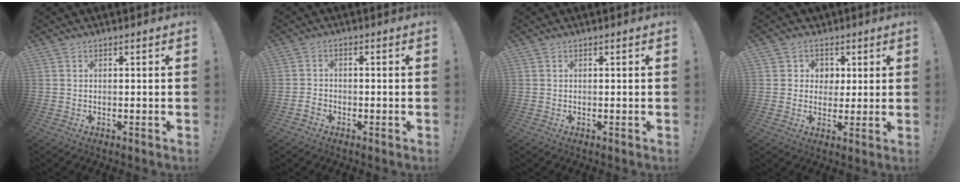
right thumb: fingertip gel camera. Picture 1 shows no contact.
{"total": 2.4, "force": [-1.6, 1.4, 1.1], "torque": [-0.017, 0.008, -0.027]}
{"total": 0.0}
{"total": 6.5, "force": [1.1, 6.4, 0.7], "torque": [-0.004, -0.008, 0.025]}